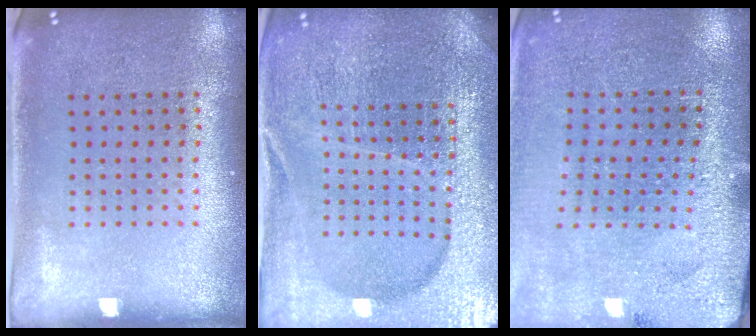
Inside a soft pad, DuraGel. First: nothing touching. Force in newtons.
{"total": 5.3, "press": 4.8, "slide": 2.2}
{"total": 2.8, "press": 2.8, "slide": 0.2}